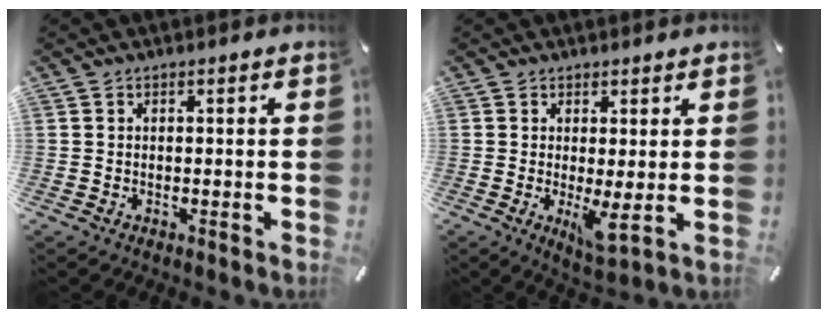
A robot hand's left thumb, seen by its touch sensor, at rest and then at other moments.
{"total": 5.1, "force": [-0.1, 1.1, 4.9], "torque": [-0.096, -0.025, -0.001]}